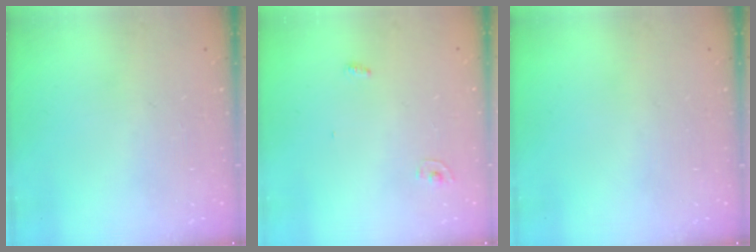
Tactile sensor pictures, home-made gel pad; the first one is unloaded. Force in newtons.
{"total": 2.8, "press": 2.8, "slide": 0.1}
{"total": 0.0}